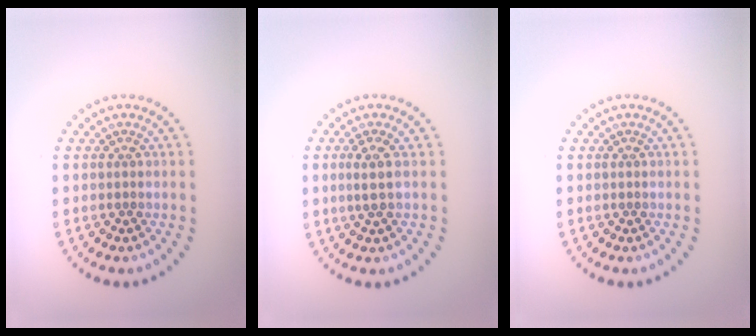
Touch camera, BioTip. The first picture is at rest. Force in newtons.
{"total": 1.8, "press": 1.4, "slide": 1.2}
{"total": 0.0}